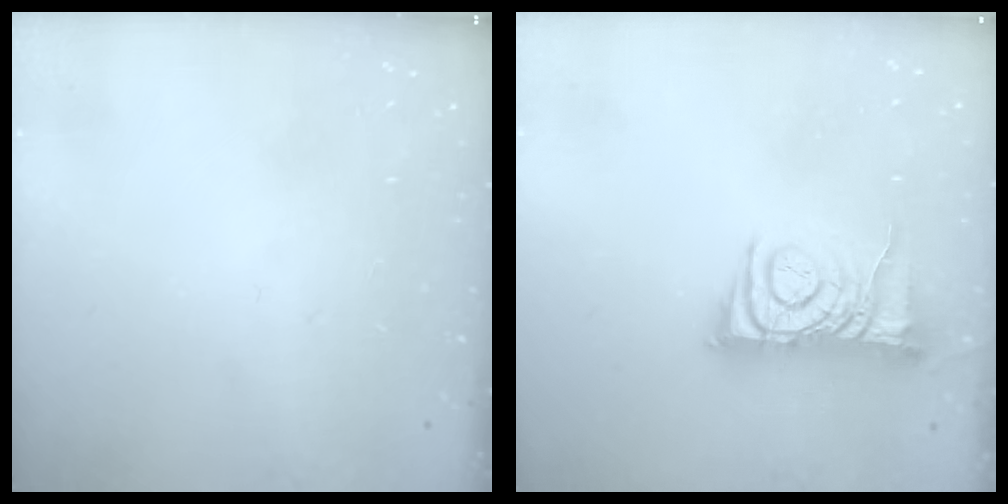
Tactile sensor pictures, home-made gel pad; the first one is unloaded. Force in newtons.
{"total": 8.2, "press": 8.2, "slide": 0.7}